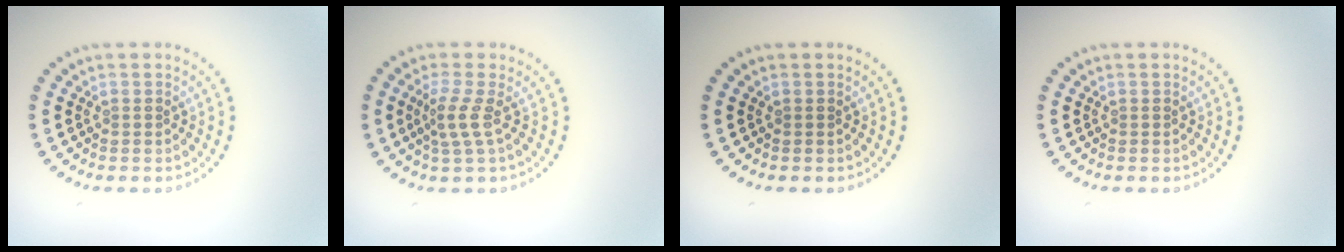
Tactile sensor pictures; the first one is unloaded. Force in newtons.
{"total": 2.2, "press": 1.4, "slide": 1.7}
{"total": 0.0}
{"total": 0.0}